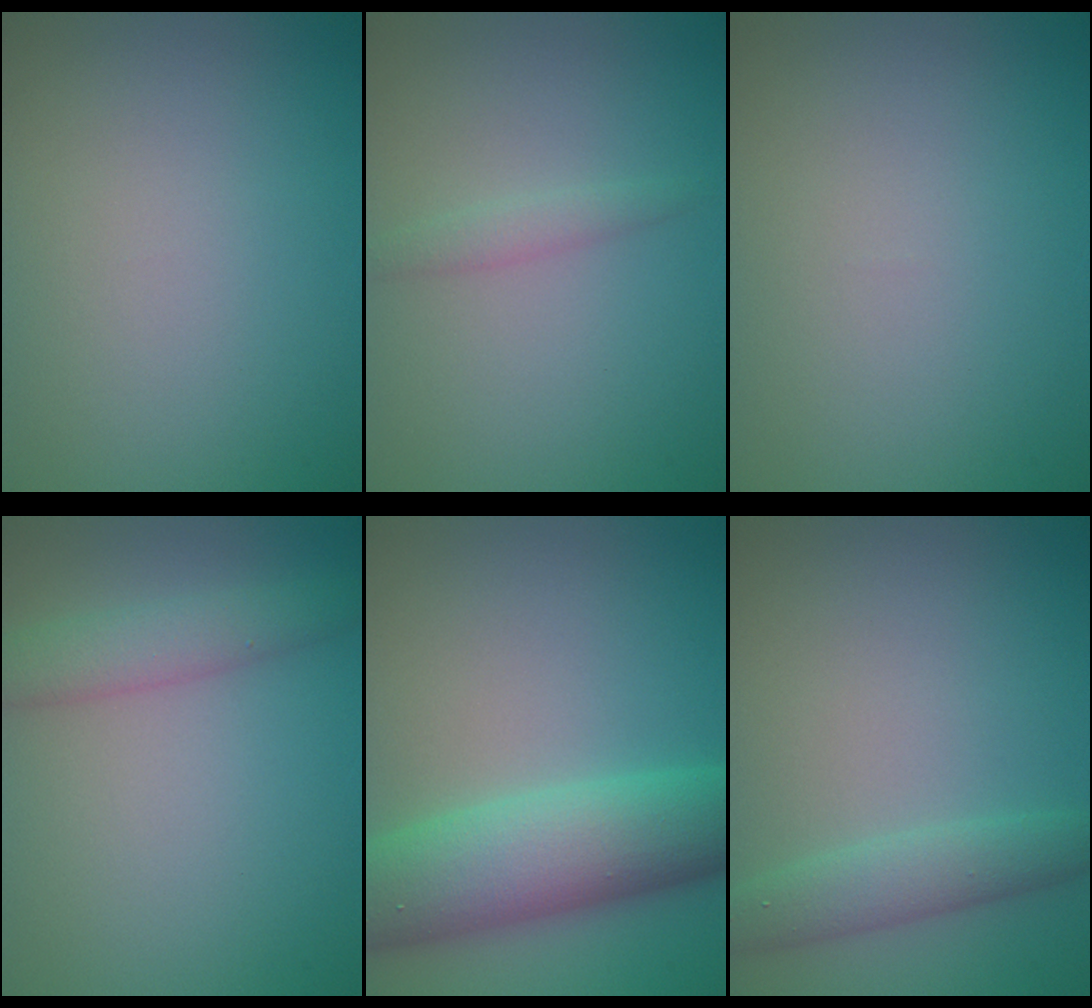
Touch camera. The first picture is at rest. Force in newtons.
{"total": 1.2, "press": 1.2, "slide": 0.1}
{"total": 0.0}
{"total": 2.9, "press": 2.9, "slide": 0.1}
{"total": 8.9, "press": 8.9, "slide": 0.2}
{"total": 2.9, "press": 2.9, "slide": 0.2}